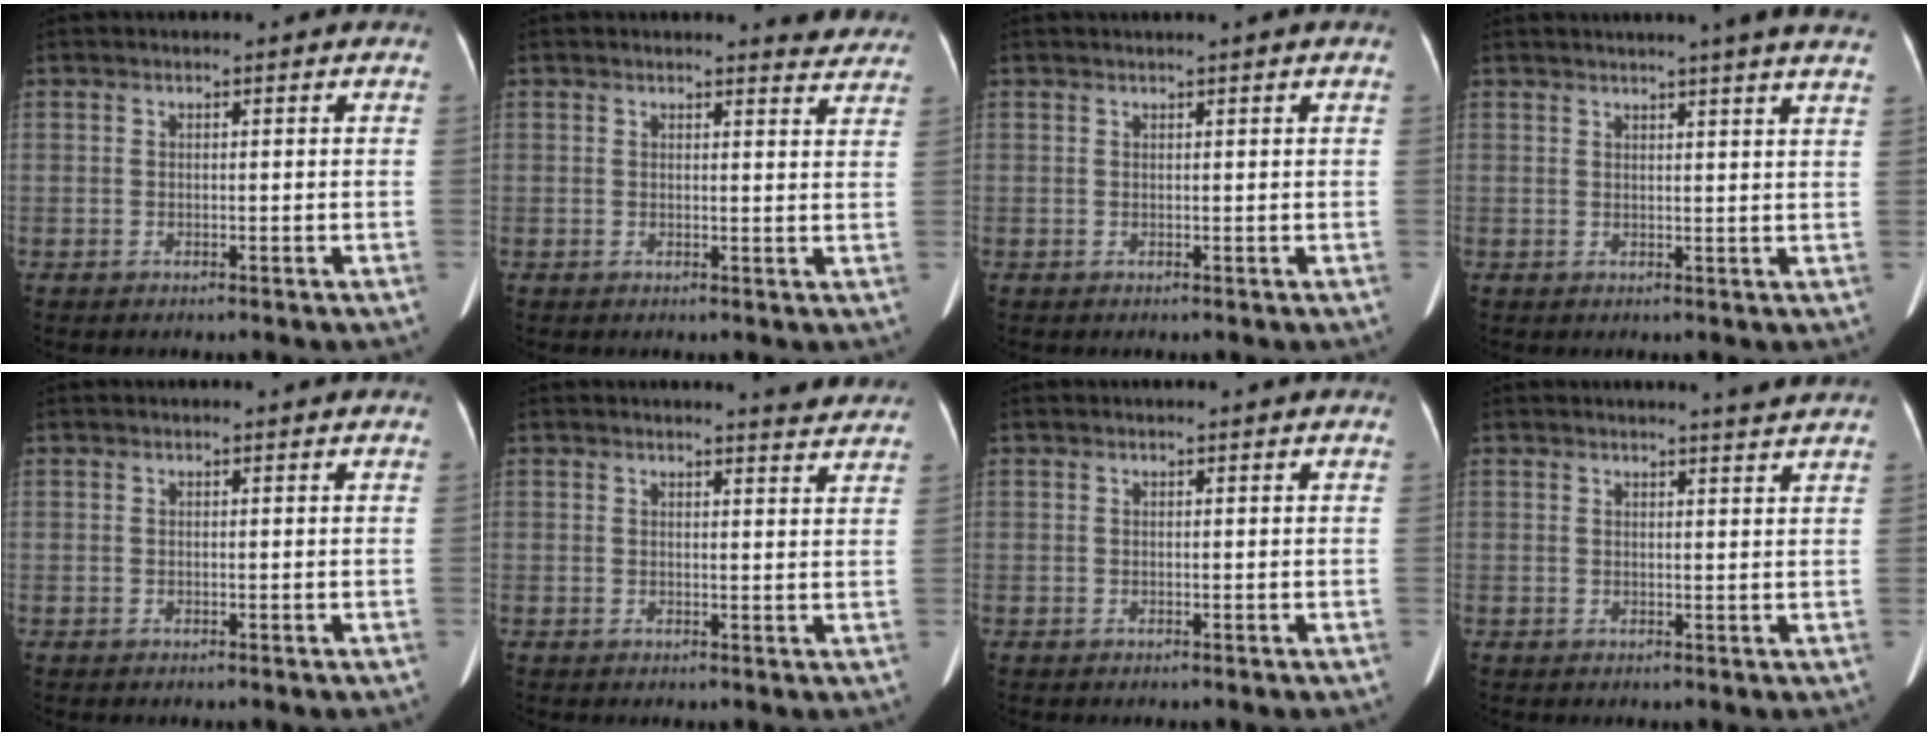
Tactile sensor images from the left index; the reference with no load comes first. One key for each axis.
{"total": 4.3, "fx": 4.2, "fy": 0.8, "fz": 0.4, "tx": 0.002, "ty": -0.019, "tz": 0.025}
{"total": 0.9, "fx": 0.6, "fy": -0.3, "fz": 0.6, "tx": -0.017, "ty": 0.004, "tz": 0.019}
{"total": 9.7, "fx": 8.3, "fy": -0.8, "fz": 5.0, "tx": -0.063, "ty": -0.003, "tz": 0.077}
{"total": 0.0}
{"total": 3.8, "fx": 3.8, "fy": 0.1, "fz": 0.7, "tx": -0.015, "ty": -0.012, "tz": 0.031}
{"total": 0.0}
{"total": 2.8, "fx": 2.6, "fy": -0.7, "fz": 0.7, "tx": -0.012, "ty": -0.009, "tz": 0.026}